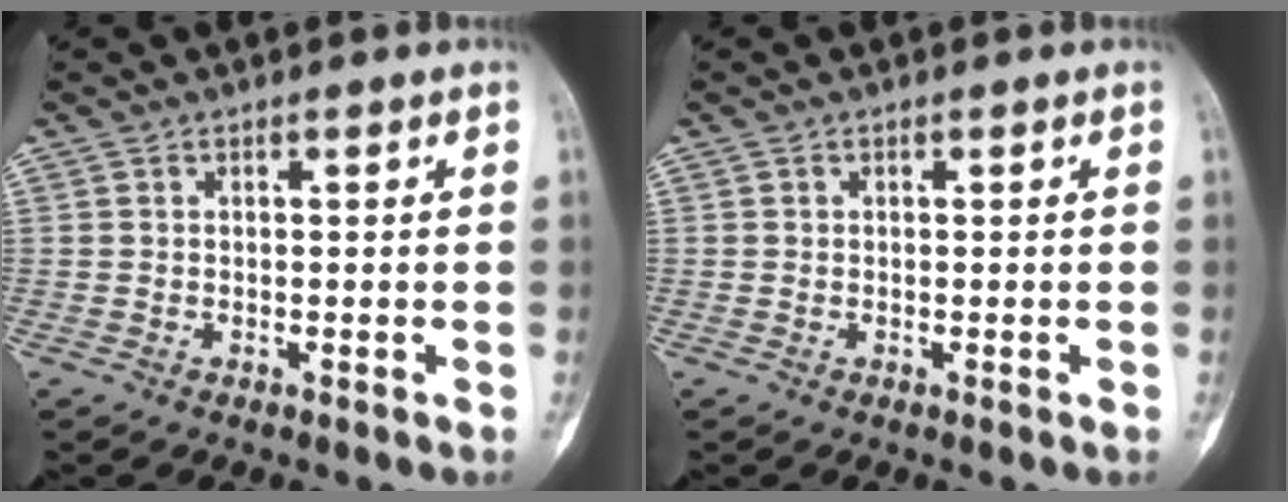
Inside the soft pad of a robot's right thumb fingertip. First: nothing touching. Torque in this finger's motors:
{"motor_torque": [-0.30, -0.38, 0.12, -0.06, -0.04]}